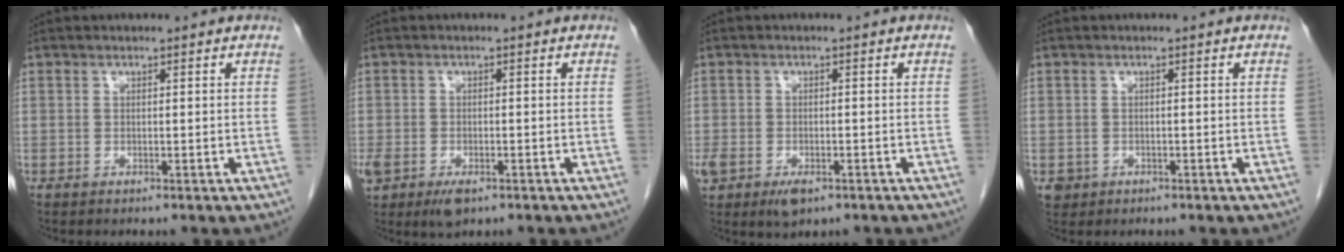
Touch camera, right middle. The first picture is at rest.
{"total": 7.0, "force": [-3.7, 4.2, 4.2], "torque": [-0.098, -0.008, -0.058]}
{"total": 6.5, "force": [-3.7, 3.8, 3.8], "torque": [-0.083, -0.006, -0.055]}
{"total": 1.7, "force": [-0.7, 1.5, 0.2], "torque": [-0.005, 0.005, -0.007]}